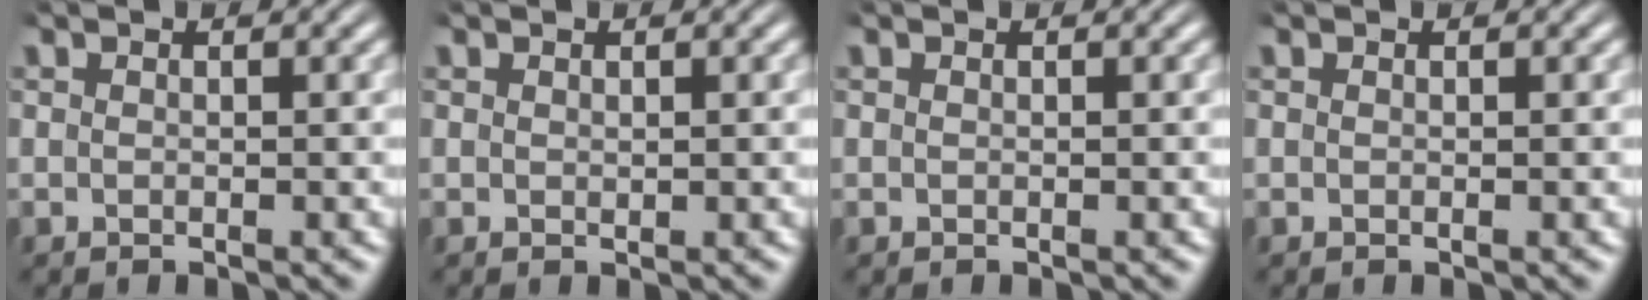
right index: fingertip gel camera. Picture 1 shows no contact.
{"total": 0.0}
{"total": 0.0}
{"total": 0.0}